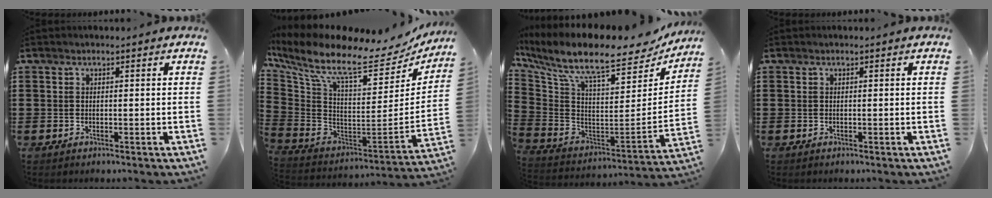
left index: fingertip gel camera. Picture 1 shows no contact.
{"total": 11.6, "force": [7.6, 3.5, 8.0], "torque": [-0.176, -0.060, 0.121]}
{"total": 10.5, "force": [8.1, 2.3, 6.3], "torque": [-0.146, -0.066, 0.136]}
{"total": 0.0}